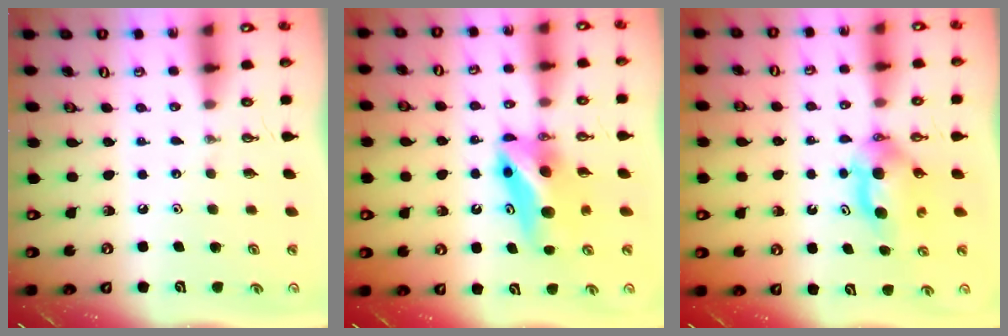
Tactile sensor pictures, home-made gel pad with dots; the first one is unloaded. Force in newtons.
{"total": 10.3, "press": 6.9, "slide": 7.7}
{"total": 6.1, "press": 5.9, "slide": 1.8}